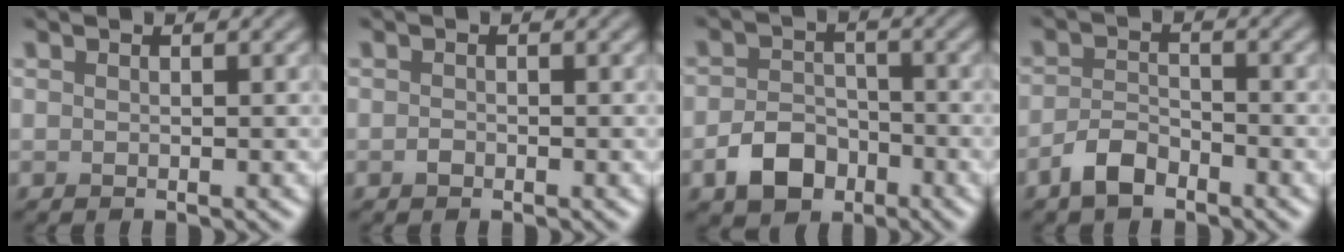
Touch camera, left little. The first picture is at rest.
{"total": 0.7, "force": [-0.5, 0.4, 0.3], "torque": [-0.004, -0.002, -0.012]}
{"total": 4.2, "force": [-2.3, 2.9, 2.0], "torque": [-0.033, 0.000, -0.045]}
{"total": 2.9, "force": [-2.2, 1.2, 1.4], "torque": [-0.027, 0.006, -0.049]}